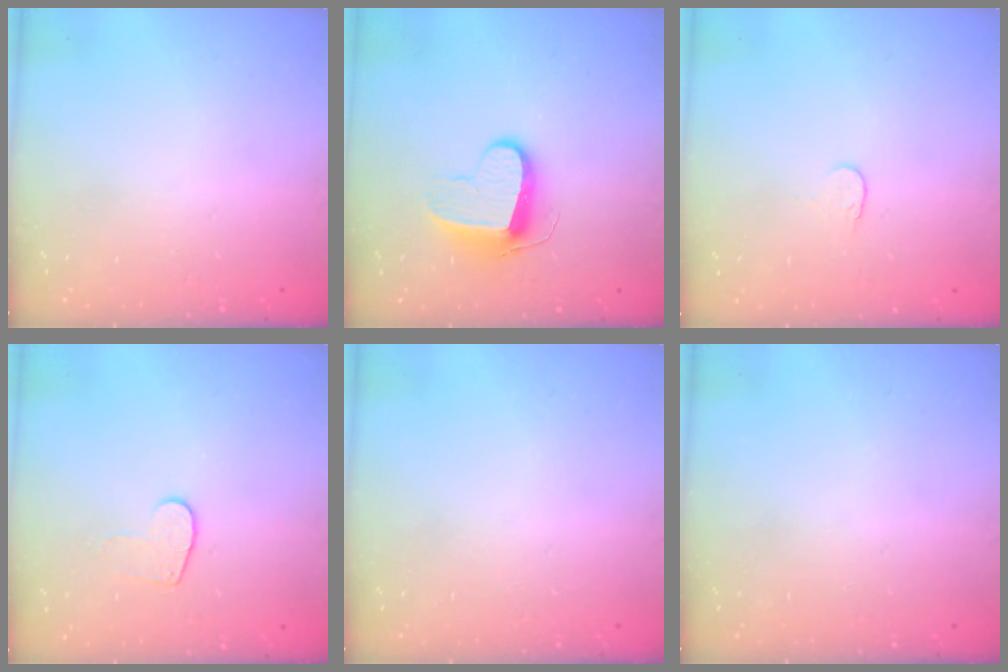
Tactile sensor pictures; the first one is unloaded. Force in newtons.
{"total": 9.8, "press": 9.8, "slide": 0.4}
{"total": 3.7, "press": 3.7, "slide": 0.3}
{"total": 6.4, "press": 6.4, "slide": 0.6}
{"total": 0.0}
{"total": 0.0}